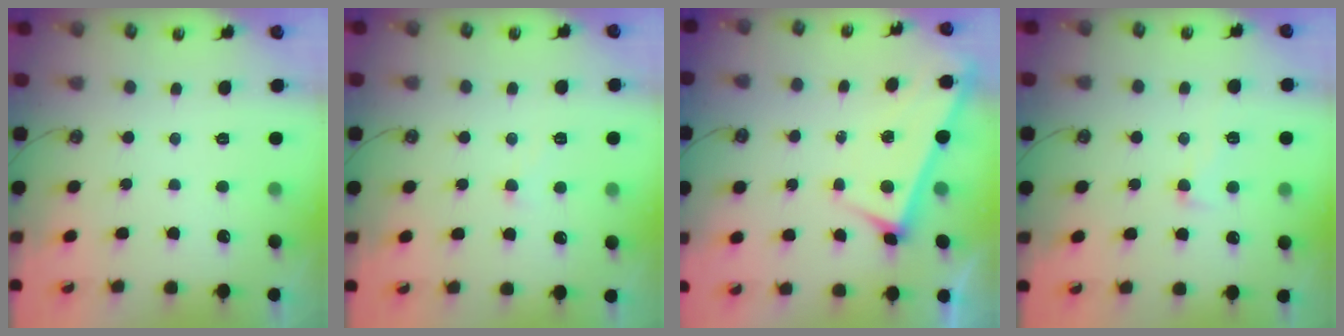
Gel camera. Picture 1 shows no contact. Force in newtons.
{"total": 2.6, "press": 2.5, "slide": 0.6}
{"total": 2.9, "press": 2.9, "slide": 0.1}
{"total": 1.8, "press": 1.4, "slide": 1.1}